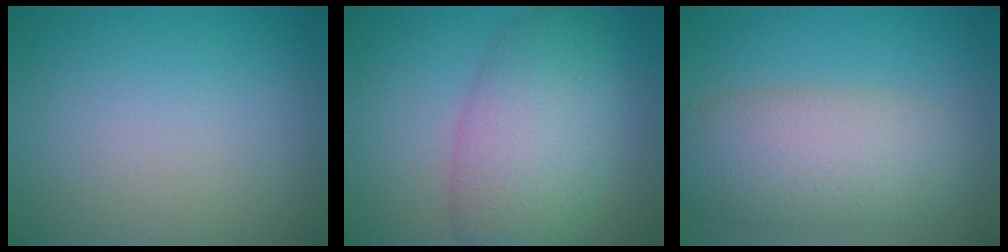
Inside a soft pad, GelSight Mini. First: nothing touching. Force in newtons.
{"total": 7.4, "press": 7.4, "slide": 0.3}
{"total": 7.0, "press": 7.0, "slide": 0.3}